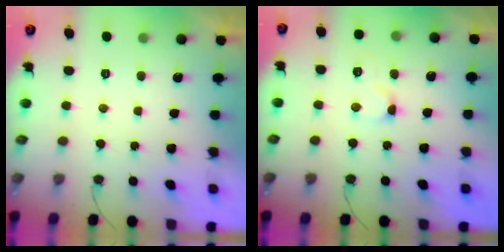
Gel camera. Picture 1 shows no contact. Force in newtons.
{"total": 4.3, "press": 4.2, "slide": 0.5}